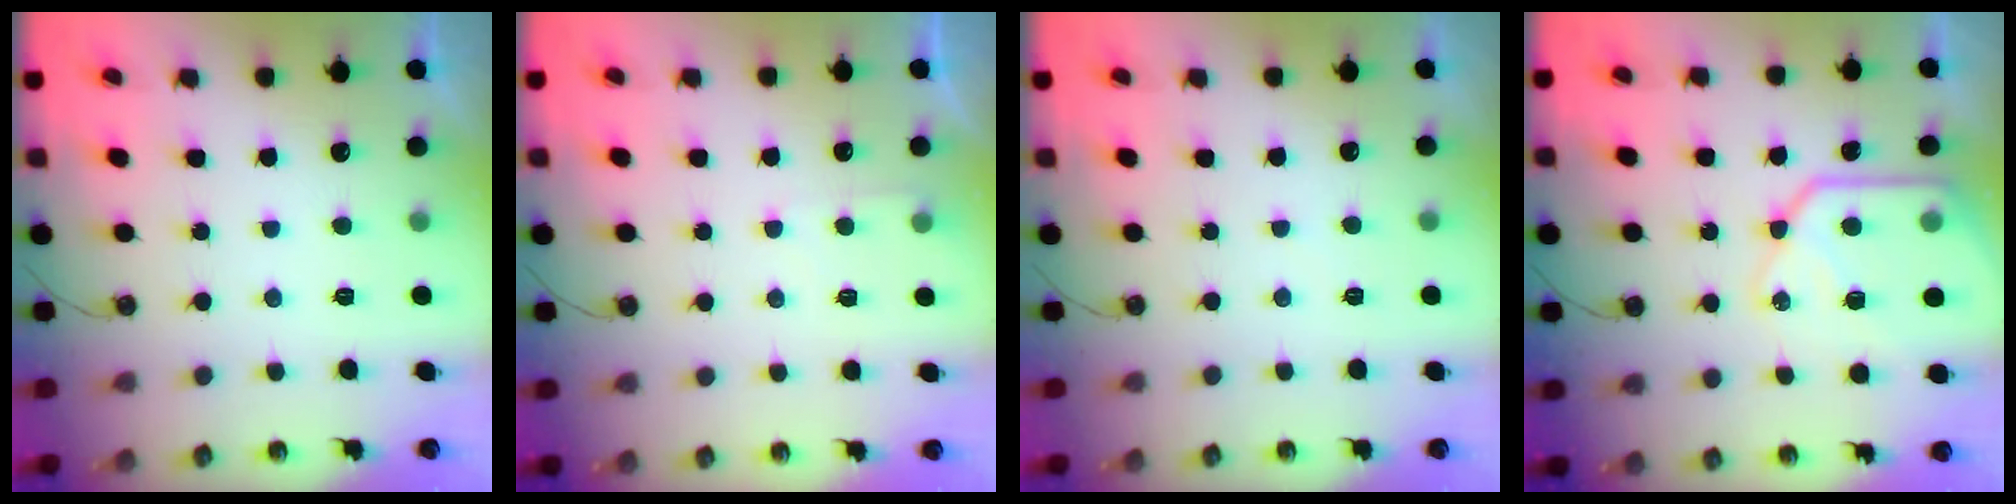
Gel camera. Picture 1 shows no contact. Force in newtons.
{"total": 4.3, "press": 4.2, "slide": 0.5}
{"total": 1.2, "press": 1.2, "slide": 0.3}
{"total": 16.0, "press": 15.9, "slide": 1.8}